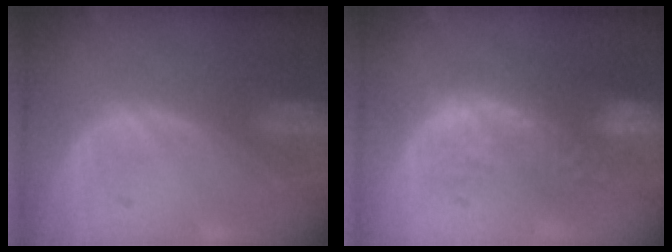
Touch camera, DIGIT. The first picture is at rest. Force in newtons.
{"total": 11.1, "press": 9.7, "slide": 5.5}